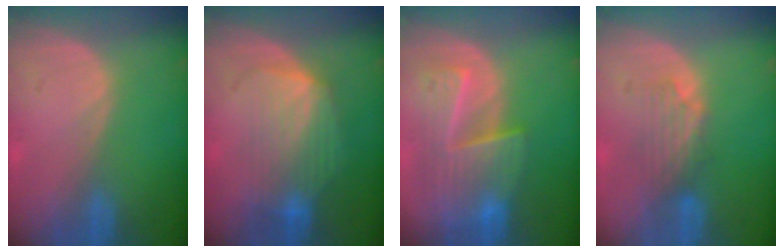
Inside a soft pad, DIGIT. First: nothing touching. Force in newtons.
{"total": 7.4, "press": 7.3, "slide": 1.4}
{"total": 9.3, "press": 8.3, "slide": 4.3}
{"total": 4.2, "press": 3.7, "slide": 2.0}